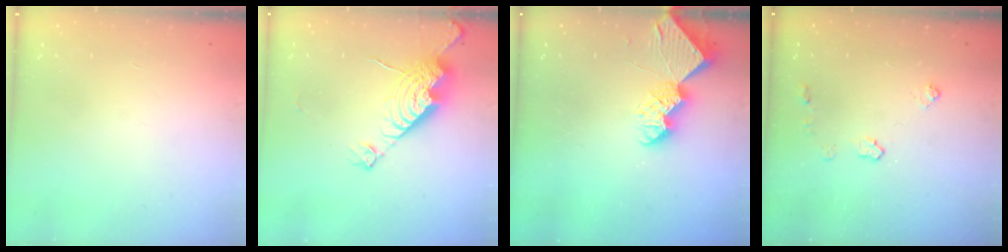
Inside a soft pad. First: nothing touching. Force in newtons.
{"total": 13.6, "press": 13.6, "slide": 1.3}
{"total": 9.7, "press": 9.7, "slide": 1.0}
{"total": 5.2, "press": 5.2, "slide": 0.7}